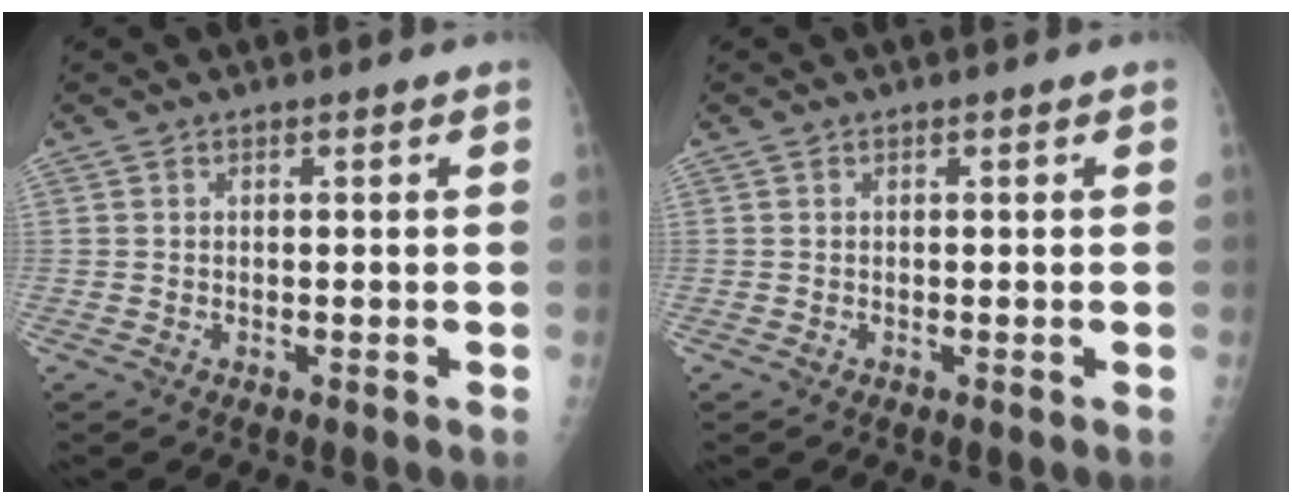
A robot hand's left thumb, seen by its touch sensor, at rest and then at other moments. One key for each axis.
{"total": 0.0}